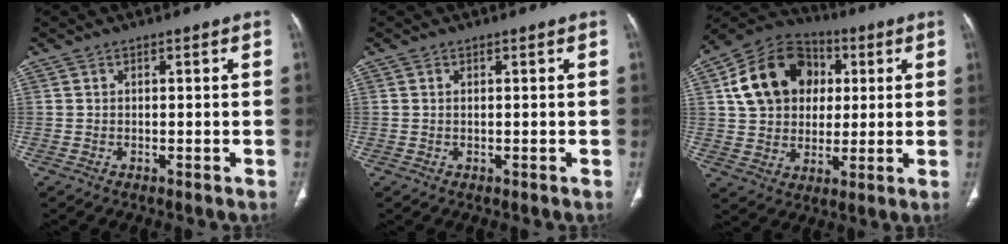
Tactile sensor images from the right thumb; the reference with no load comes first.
{"total": 0.0}
{"total": 17.1, "force": [4.1, 13.6, 9.6], "torque": [-0.148, 0.012, 0.066]}